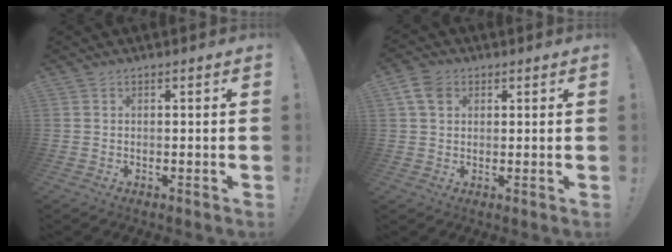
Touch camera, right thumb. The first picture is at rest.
{"total": 6.7, "force": [2.7, 5.0, 3.6], "torque": [-0.066, 0.002, 0.056]}